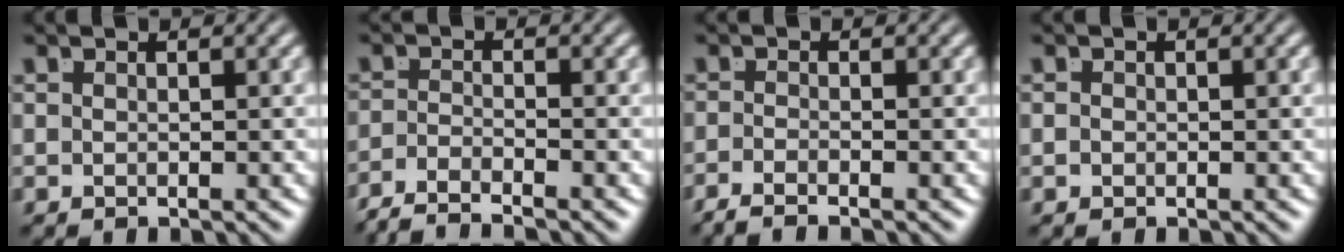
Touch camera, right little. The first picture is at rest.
{"total": 4.1, "force": [-3.9, 0.7, 1.3], "torque": [-0.021, -0.016, -0.059]}
{"total": 2.2, "force": [-2.0, -0.2, 0.8], "torque": [-0.014, -0.009, -0.032]}
{"total": 0.0}